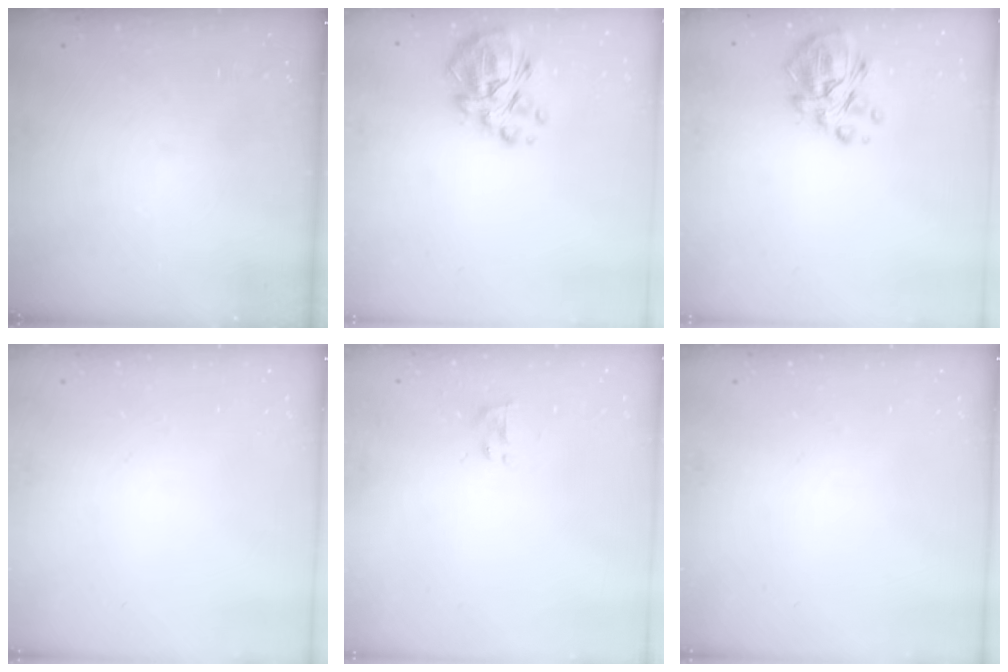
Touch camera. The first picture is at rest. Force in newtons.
{"total": 12.1, "press": 11.5, "slide": 3.7}
{"total": 10.7, "press": 10.1, "slide": 3.4}
{"total": 0.0}
{"total": 1.5, "press": 1.3, "slide": 0.7}
{"total": 0.0}